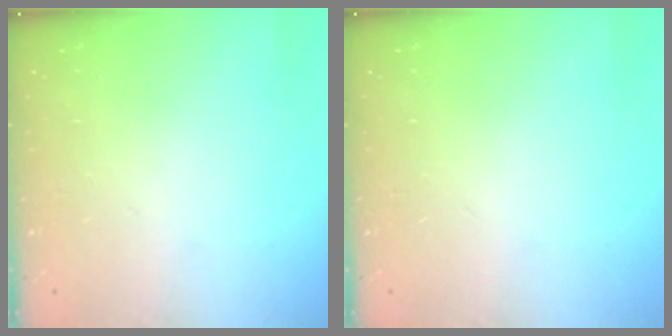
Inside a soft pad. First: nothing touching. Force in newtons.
{"total": 0.0}